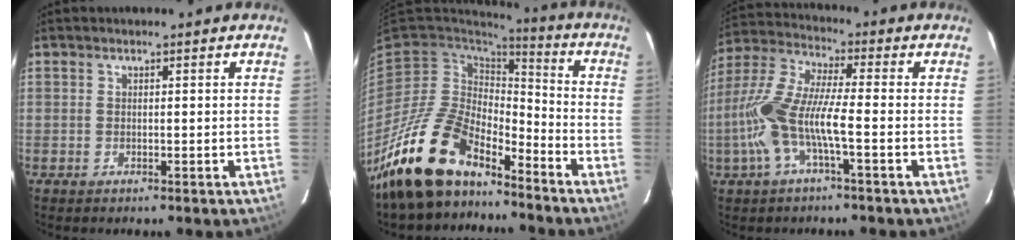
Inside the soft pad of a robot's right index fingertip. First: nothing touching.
{"total": 17.6, "force": [-14.1, 6.6, 8.2], "torque": [-0.172, -0.009, -0.260]}
{"total": 12.1, "force": [-3.4, 2.0, 11.5], "torque": [-0.250, 0.001, -0.068]}